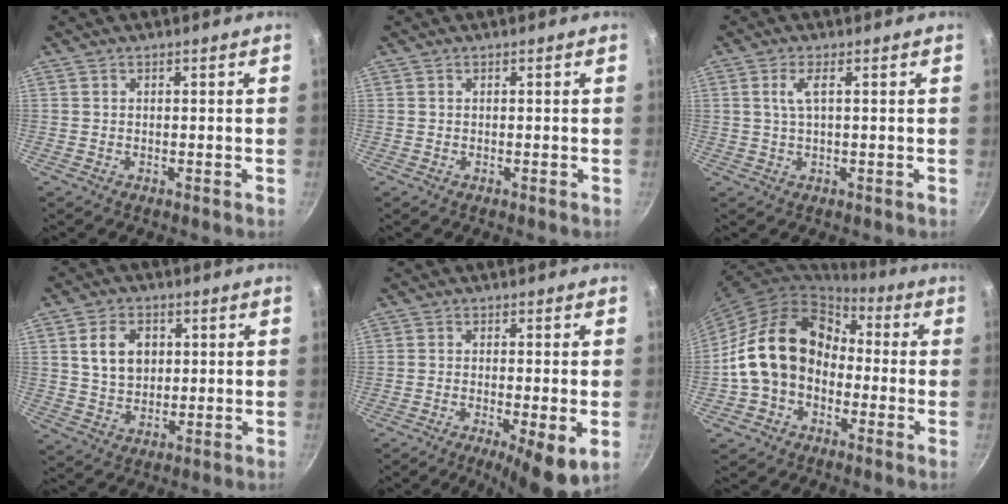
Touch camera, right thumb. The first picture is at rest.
{"total": 0.0}
{"total": 3.1, "force": [0.7, 0.7, 2.9], "torque": [-0.067, 0.003, 0.017]}
{"total": 8.6, "force": [2.0, 6.3, 5.5], "torque": [-0.076, -0.004, 0.038]}
{"total": 9.0, "force": [-3.0, 2.1, 8.2], "torque": [-0.126, -0.002, -0.042]}
{"total": 16.1, "force": [-1.5, 12.5, 10.0], "torque": [-0.147, 0.055, -0.039]}